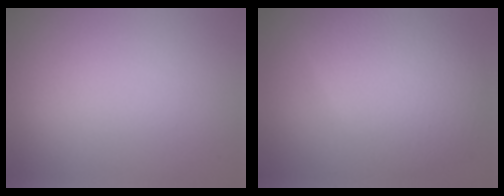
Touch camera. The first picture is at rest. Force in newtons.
{"total": 6.7, "press": 6.7, "slide": 0.1}